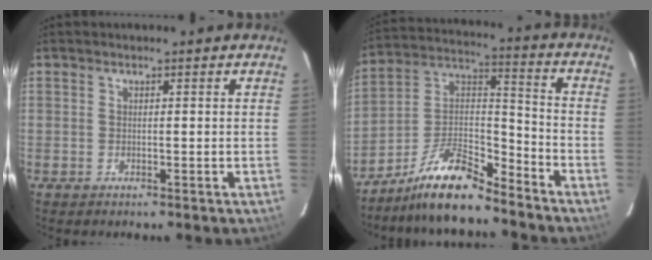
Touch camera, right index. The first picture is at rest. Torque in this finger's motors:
{"motor_torque": [0.92, -0.83, 0.12, 0.06]}